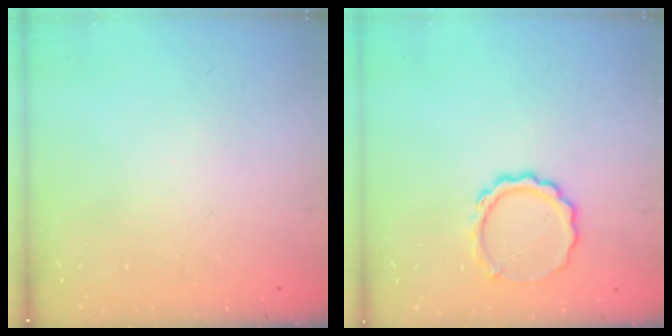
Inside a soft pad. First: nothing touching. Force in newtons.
{"total": 8.5, "press": 8.4, "slide": 1.1}